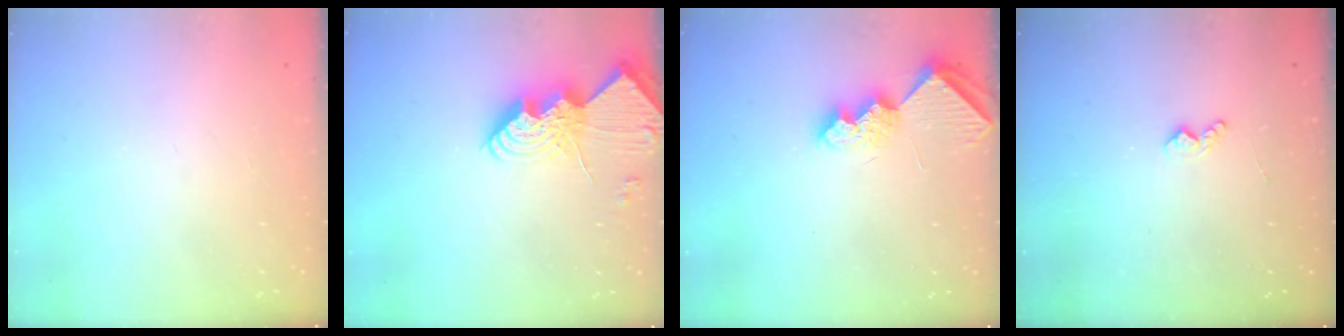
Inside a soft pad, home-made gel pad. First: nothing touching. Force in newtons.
{"total": 13.7, "press": 13.7, "slide": 1.2}
{"total": 7.8, "press": 7.8, "slide": 0.2}
{"total": 4.2, "press": 4.2, "slide": 0.5}